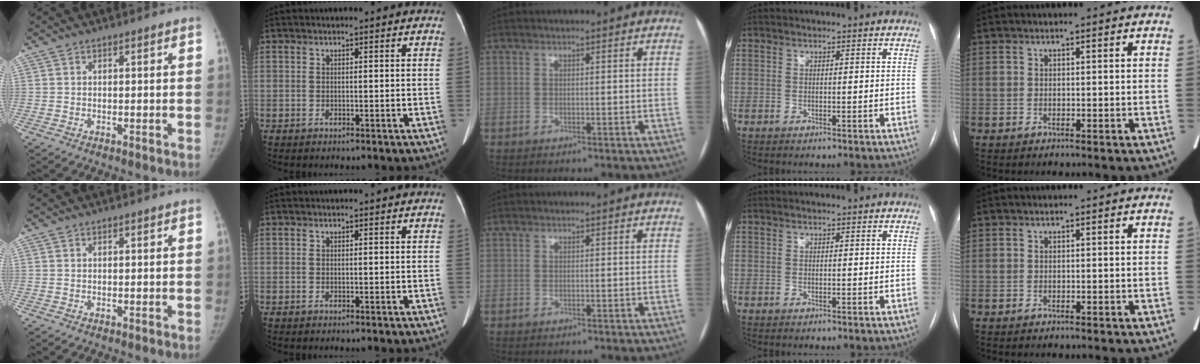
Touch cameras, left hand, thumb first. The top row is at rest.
{}